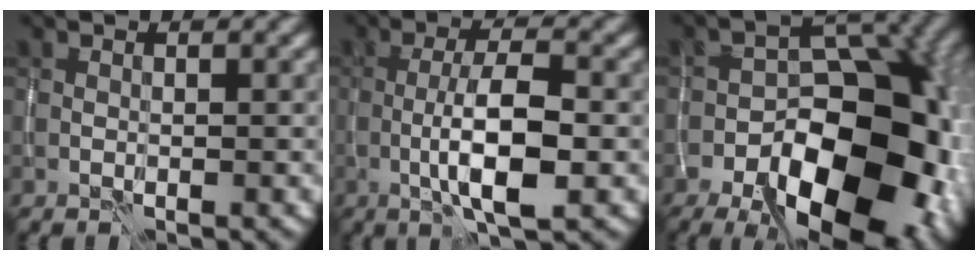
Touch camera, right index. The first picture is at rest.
{"total": 5.9, "force": [-1.6, 1.5, 5.5], "torque": [-0.097, 0.005, -0.033]}
{"total": 17.2, "force": [-6.8, 9.3, 12.7], "torque": [-0.145, -0.008, -0.107]}